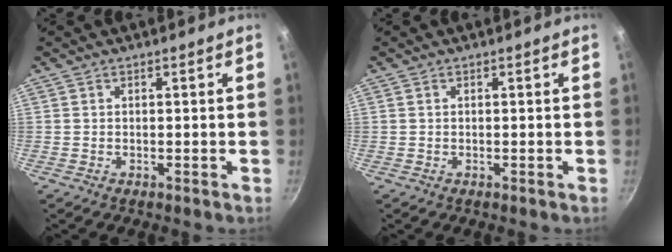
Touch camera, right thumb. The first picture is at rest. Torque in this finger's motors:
{"motor_torque": [0.23, 0.02, 0.00, 0.58, -0.02]}